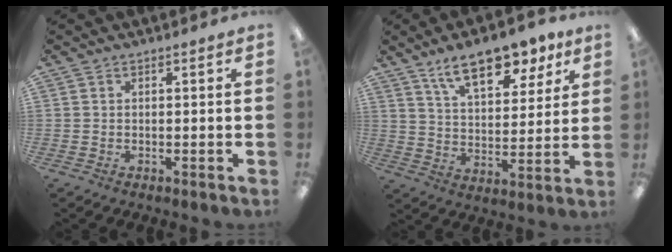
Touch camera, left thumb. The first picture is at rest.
{"total": 14.1, "force": [10.3, 5.9, 7.7], "torque": [-0.118, -0.049, 0.179]}